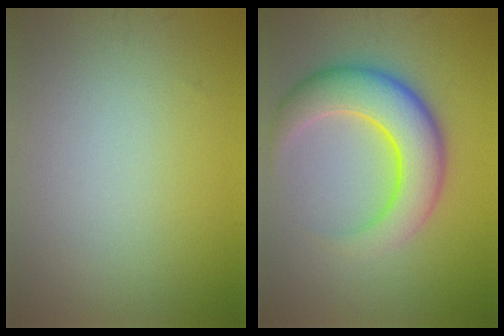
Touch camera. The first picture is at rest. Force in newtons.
{"total": 7.1, "press": 7.1, "slide": 0.2}